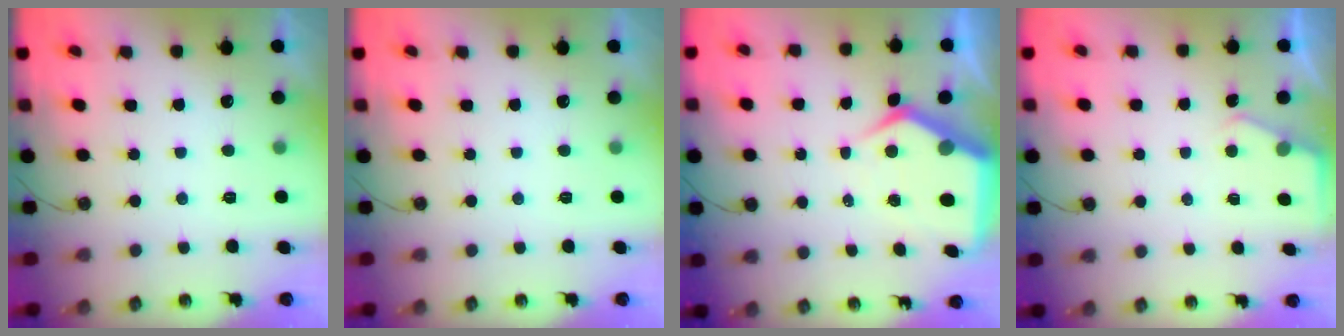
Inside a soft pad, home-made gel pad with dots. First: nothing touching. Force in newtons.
{"total": 0.0}
{"total": 9.4, "press": 9.3, "slide": 1.1}
{"total": 2.6, "press": 2.6, "slide": 0.4}